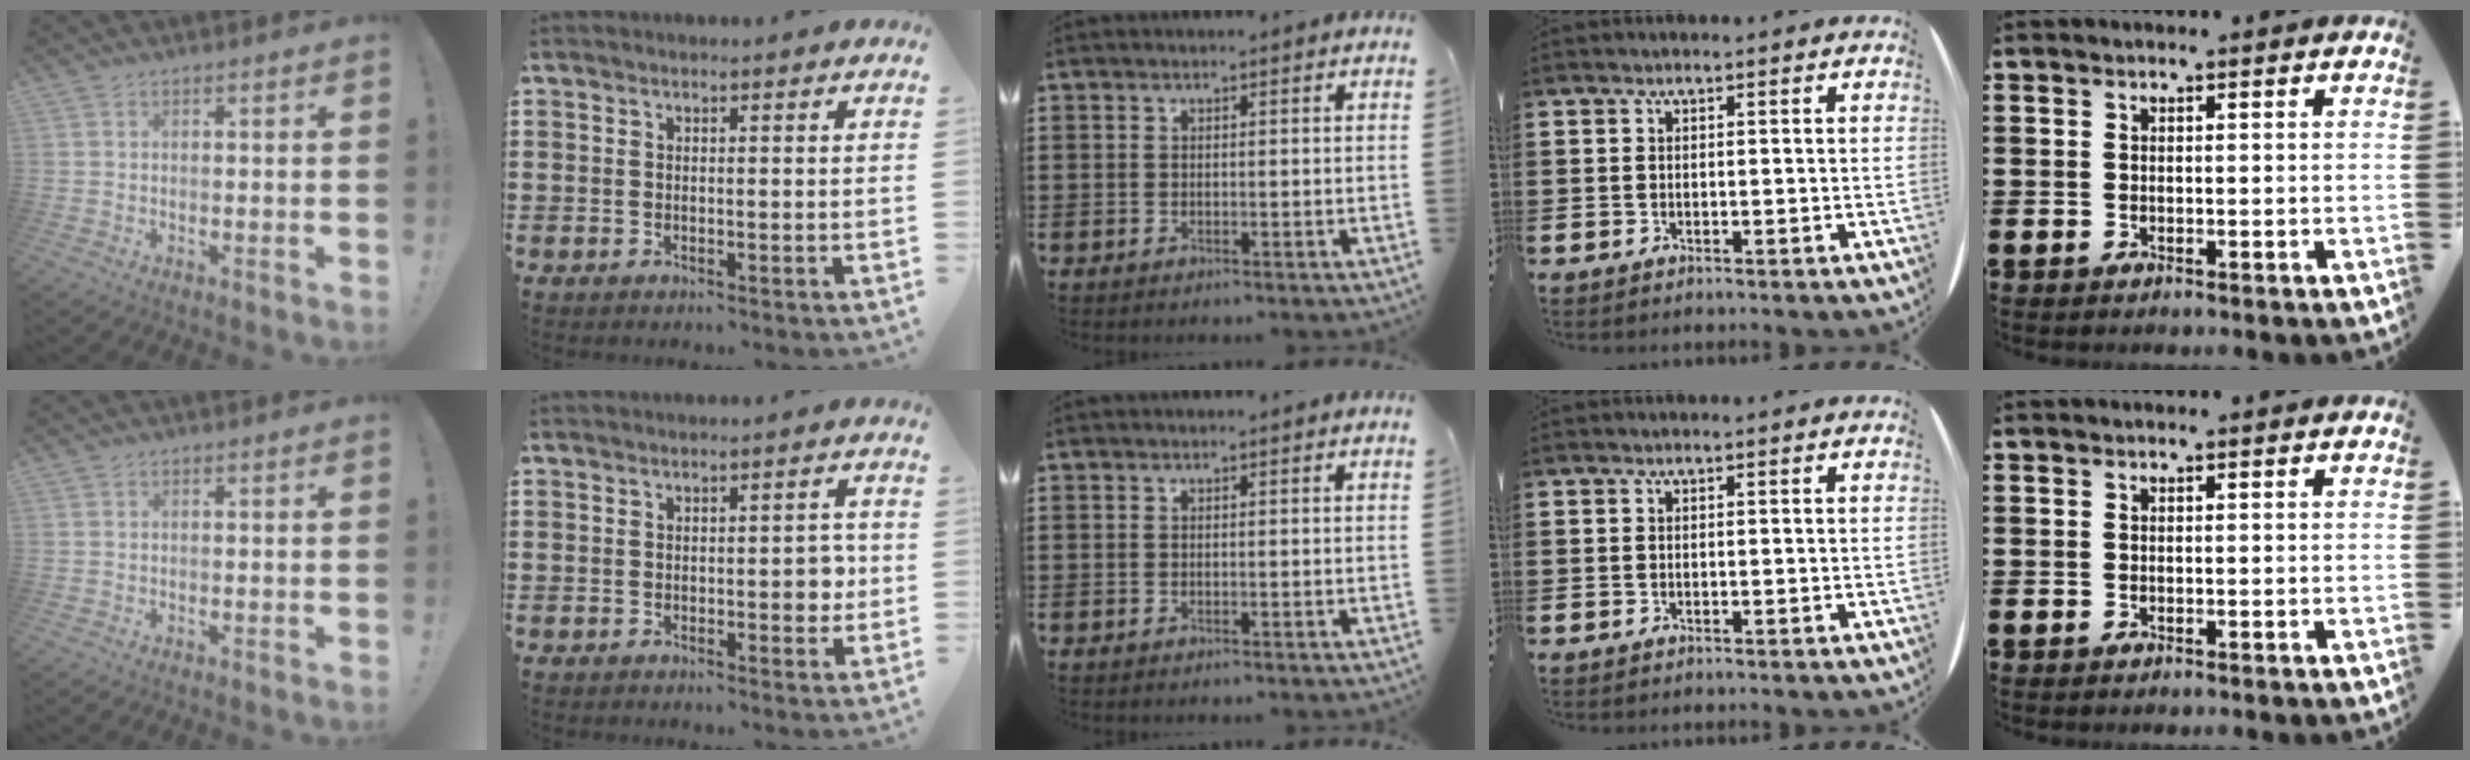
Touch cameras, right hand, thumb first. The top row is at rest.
{"index": {"total": 3.0, "force": [-0.2, 1.4, 2.6], "torque": [-0.032, -0.003, -0.008]}}